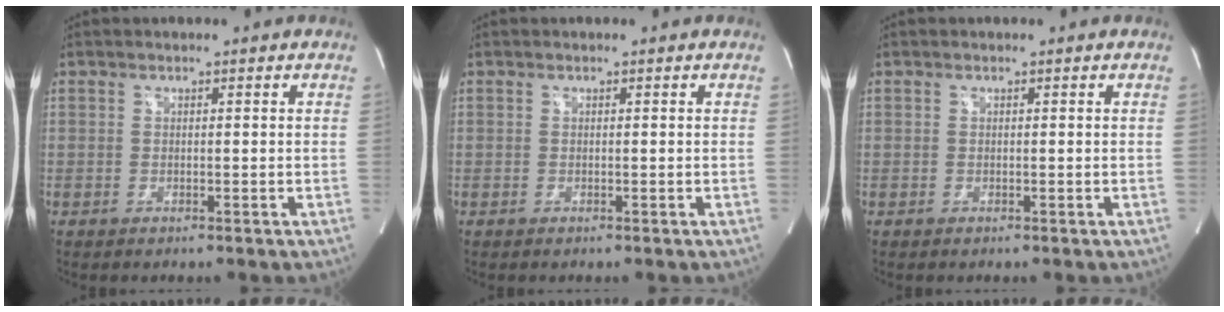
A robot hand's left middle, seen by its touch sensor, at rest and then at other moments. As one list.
[{"total": 0.0}, {"total": 0.0}]